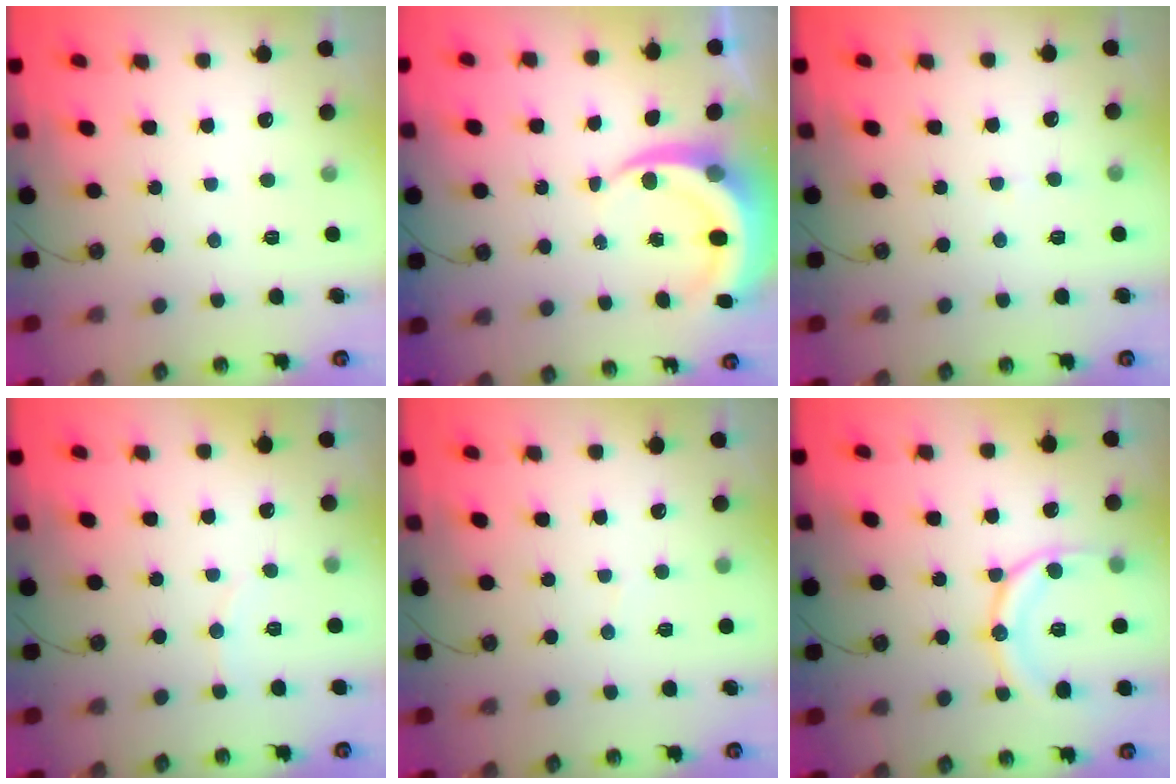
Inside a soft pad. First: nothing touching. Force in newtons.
{"total": 7.8, "press": 7.8, "slide": 0.9}
{"total": 4.2, "press": 4.1, "slide": 0.4}
{"total": 3.9, "press": 3.8, "slide": 0.6}
{"total": 2.6, "press": 2.6, "slide": 0.2}
{"total": 13.4, "press": 13.3, "slide": 1.5}